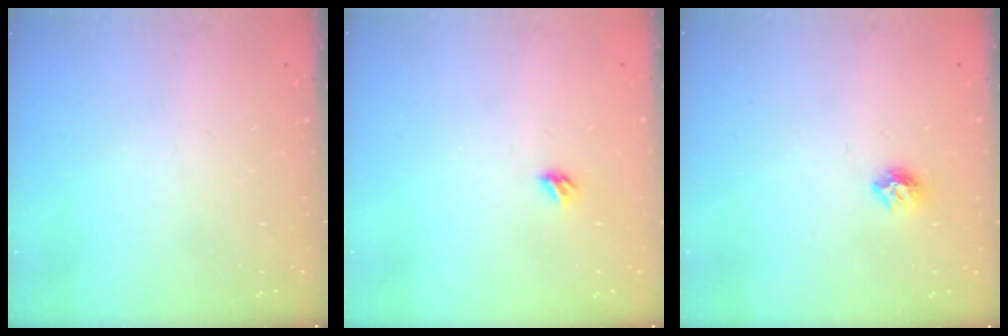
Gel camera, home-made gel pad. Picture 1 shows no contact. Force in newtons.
{"total": 3.2, "press": 3.1, "slide": 0.8}
{"total": 6.8, "press": 6.8, "slide": 0.7}